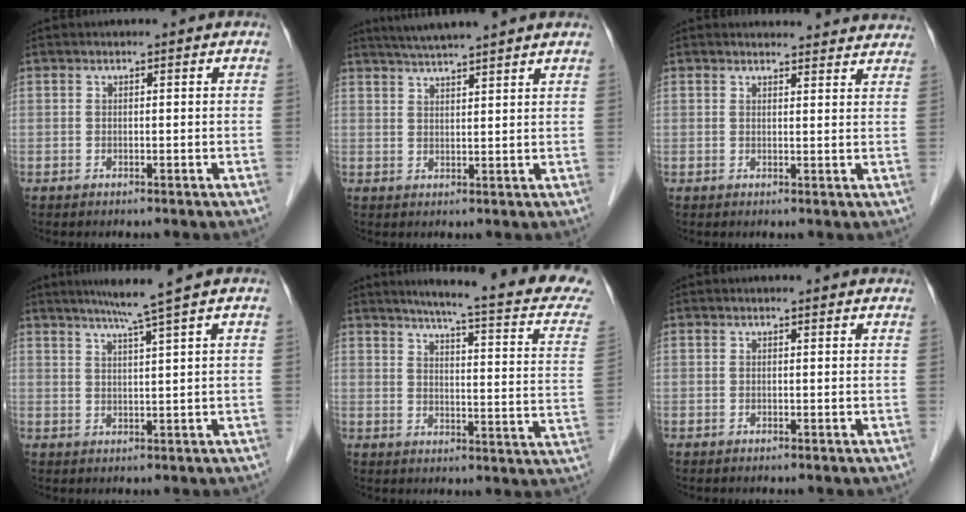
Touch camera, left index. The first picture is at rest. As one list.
[{"total": 9.3, "force": [8.2, -0.3, 4.4], "torque": [-0.074, 0.032, 0.113]}, {"total": 11.5, "force": [11.2, 2.2, 1.9], "torque": [0.009, 0.006, 0.105]}, {"total": 5.1, "force": [3.7, -1.8, 2.9], "torque": [-0.048, -0.003, 0.067]}, {"total": 19.0, "force": [16.1, 0.2, 10.0], "torque": [-0.134, -0.058, 0.178]}, {"total": 1.6, "force": [1.5, 0.3, 0.2], "torque": [-0.014, 0.005, 0.012]}]